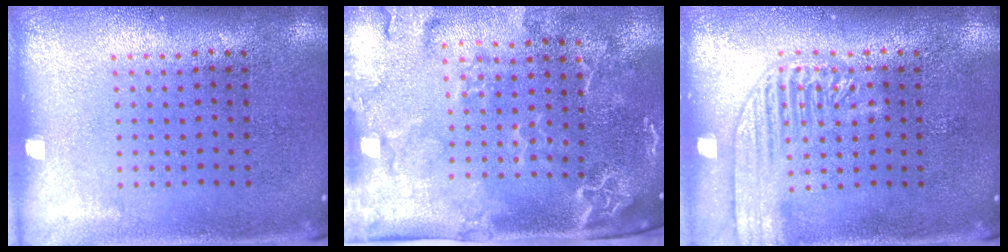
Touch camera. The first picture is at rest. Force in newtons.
{"total": 2.9, "press": 2.4, "slide": 1.7}
{"total": 3.0, "press": 3.0, "slide": 0.3}